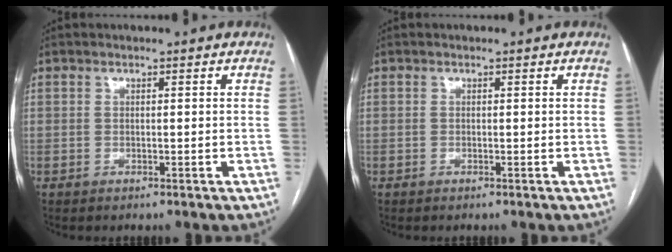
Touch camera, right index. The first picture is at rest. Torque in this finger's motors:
{"motor_torque": [0.06, 0.17, -0.04, 0.00]}